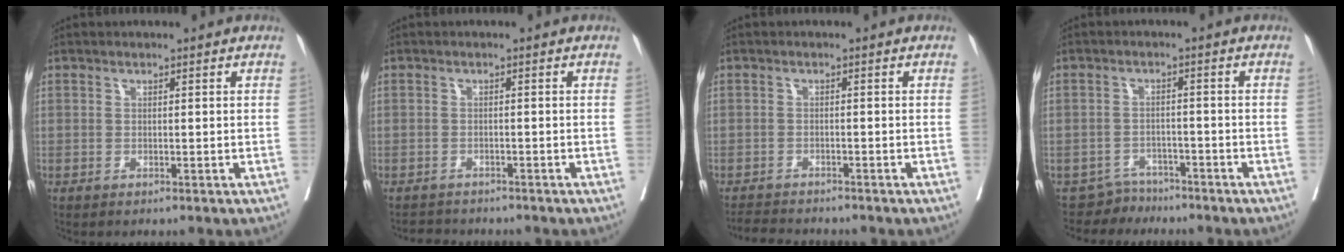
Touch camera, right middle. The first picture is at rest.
{"total": 3.4, "force": [-3.2, 1.0, 0.4], "torque": [-0.007, -0.007, -0.048]}
{"total": 4.5, "force": [-4.4, 0.3, 1.1], "torque": [-0.014, -0.015, -0.071]}
{"total": 3.6, "force": [-3.2, 1.2, -1.2], "torque": [0.021, 0.002, -0.052]}